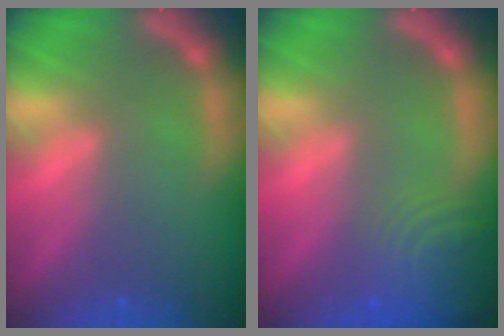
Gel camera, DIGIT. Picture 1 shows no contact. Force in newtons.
{"total": 7.0}